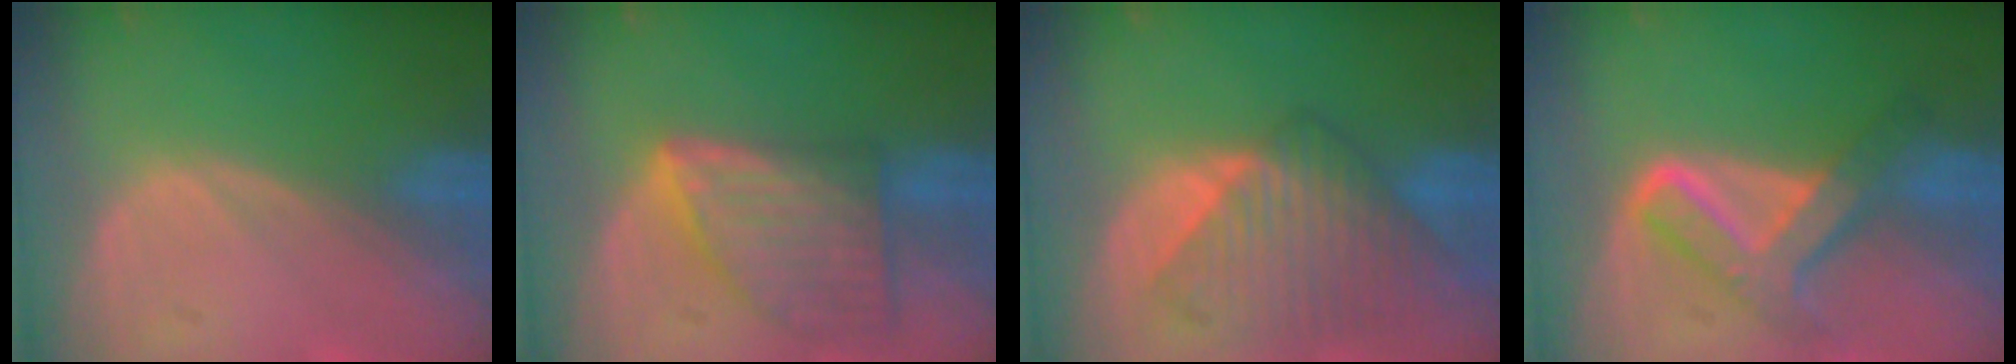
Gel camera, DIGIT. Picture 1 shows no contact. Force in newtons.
{"total": 8.2, "press": 7.4, "slide": 3.4}
{"total": 8.9, "press": 8.0, "slide": 3.7}
{"total": 6.9, "press": 6.9, "slide": 0.4}